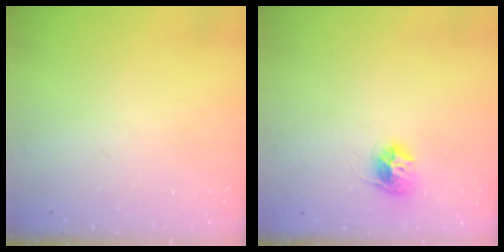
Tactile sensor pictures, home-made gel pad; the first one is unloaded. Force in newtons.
{"total": 10.0, "press": 10.0, "slide": 0.6}